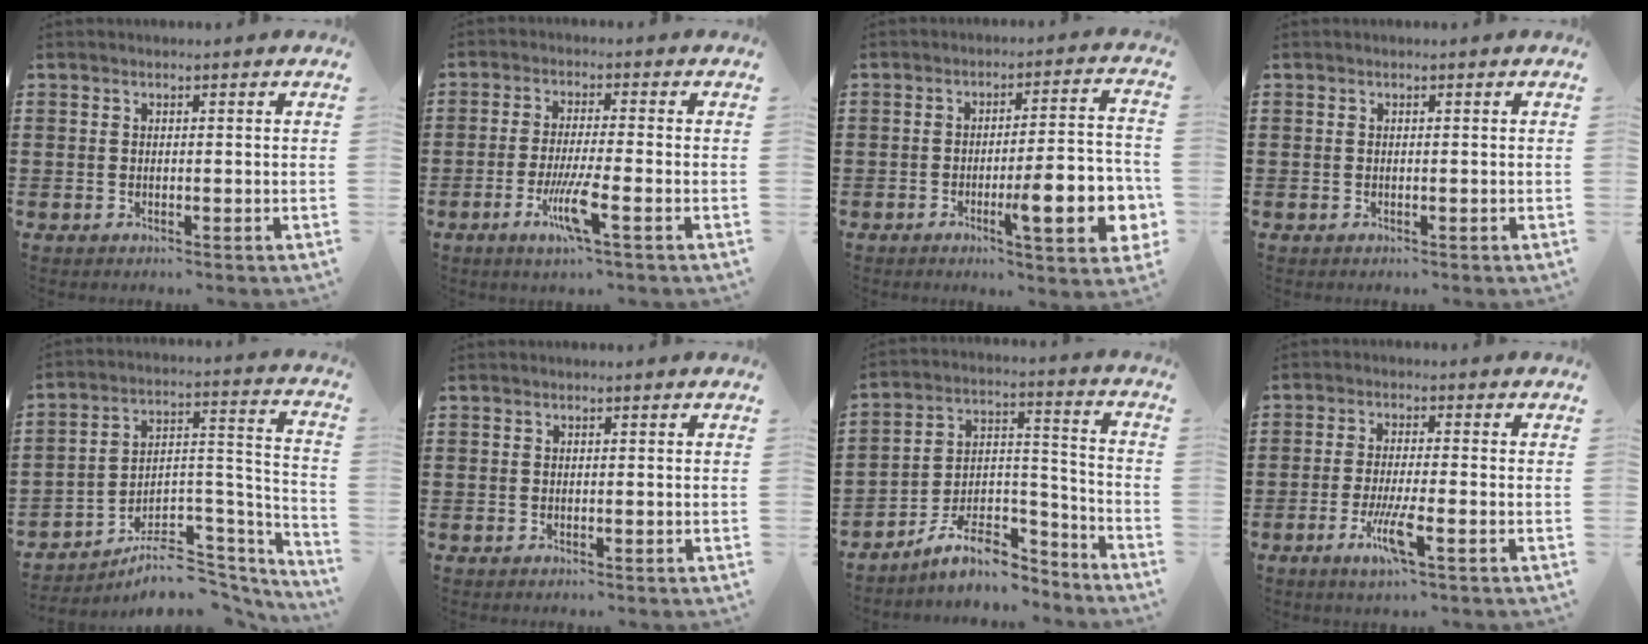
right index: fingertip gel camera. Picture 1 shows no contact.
{"total": 6.7, "force": [-2.9, 0.4, 6.0], "torque": [-0.123, -0.018, -0.056]}
{"total": 12.0, "force": [-3.6, 2.8, 11.1], "torque": [-0.167, -0.005, -0.059]}
{"total": 0.0}
{"total": 6.9, "force": [-5.2, 3.6, 2.7], "torque": [-0.041, 0.012, -0.093]}
{"total": 0.0}
{"total": 9.2, "force": [-7.6, 3.7, 3.8], "torque": [-0.061, 0.025, -0.141]}
{"total": 5.8, "force": [-2.6, 0.5, 5.1], "torque": [-0.103, -0.016, -0.048]}